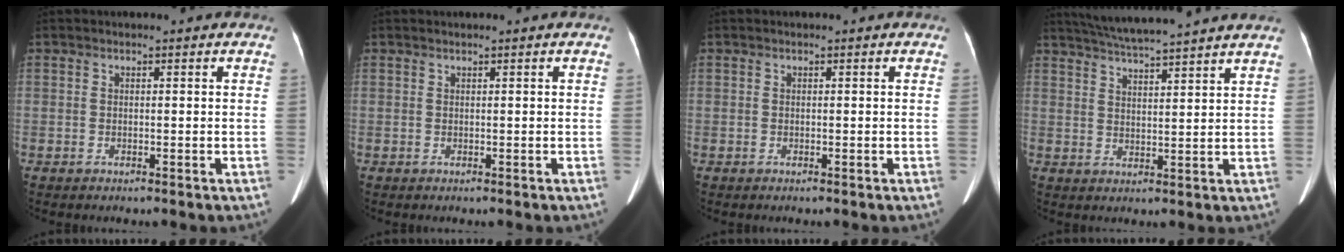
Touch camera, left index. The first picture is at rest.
{"total": 0.0}
{"total": 0.0}
{"total": 12.4, "force": [11.2, -1.0, 5.2], "torque": [-0.096, 0.020, 0.163]}